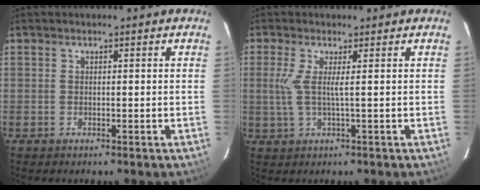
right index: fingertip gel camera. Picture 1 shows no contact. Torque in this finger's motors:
{"motor_torque": [0.03, 0.09, 0.04, 0.06]}